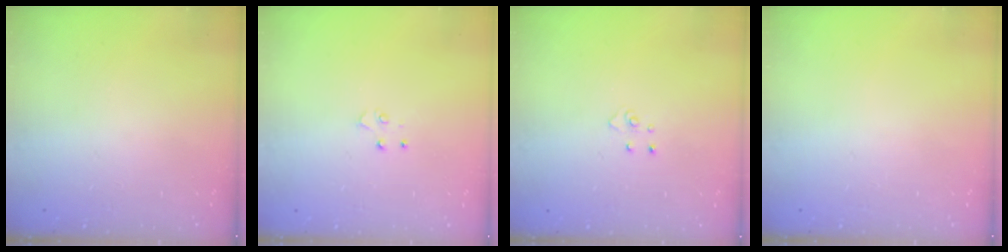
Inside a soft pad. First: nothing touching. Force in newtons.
{"total": 3.5, "press": 3.5, "slide": 0.3}
{"total": 3.7, "press": 3.7, "slide": 0.3}
{"total": 0.0}